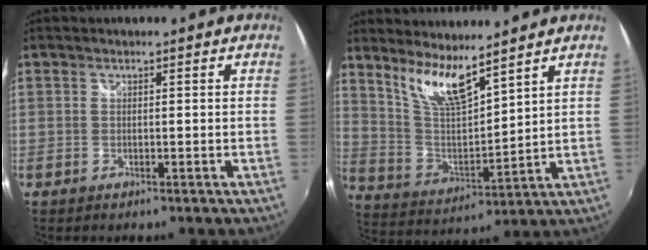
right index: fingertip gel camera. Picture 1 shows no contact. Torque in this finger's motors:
{"motor_torque": [0.03, 0.40, 0.19, 0.05]}